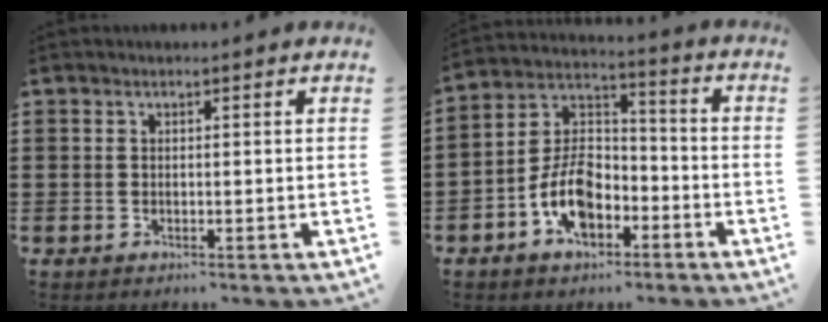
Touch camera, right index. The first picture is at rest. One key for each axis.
{"total": 9.1, "fx": -4.3, "fy": 5.3, "fz": 6.0, "tx": -0.141, "ty": 0.012, "tz": -0.084}